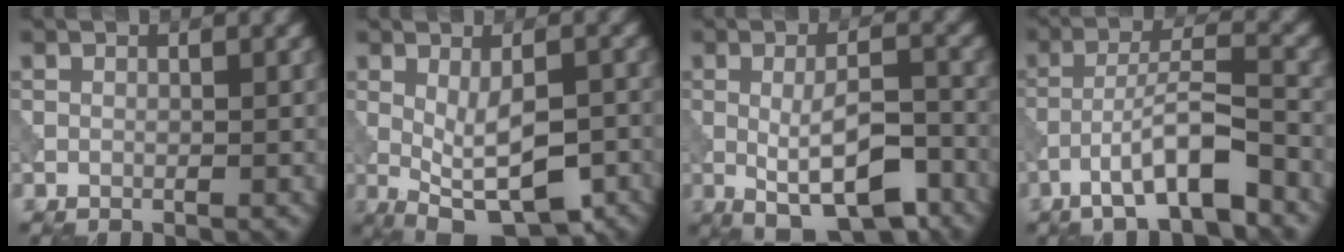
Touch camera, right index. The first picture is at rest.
{"total": 7.4, "force": [-2.0, 2.7, 6.6], "torque": [-0.107, -0.010, -0.023]}
{"total": 7.4, "force": [-2.4, 2.5, 6.5], "torque": [-0.106, -0.005, -0.036]}
{"total": 6.2, "force": [-3.6, 1.0, 4.9], "torque": [-0.084, 0.015, -0.064]}